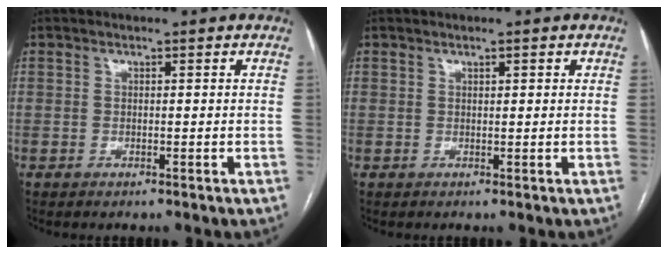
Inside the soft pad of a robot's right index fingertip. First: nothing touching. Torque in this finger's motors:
{"motor_torque": [-0.22, -0.07, -0.01, 0.00]}